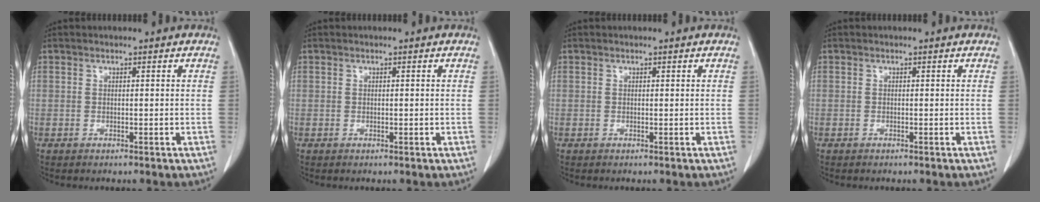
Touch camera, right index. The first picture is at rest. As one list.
[{"total": 0.0}, {"total": 0.0}, {"total": 0.0}]